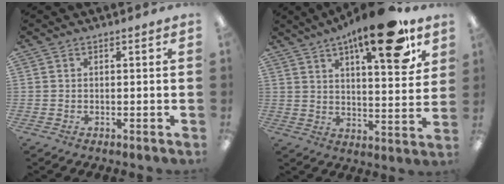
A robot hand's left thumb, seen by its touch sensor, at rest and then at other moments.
{"total": 18.8, "force": [12.0, 5.7, 13.2], "torque": [-0.182, -0.065, 0.184]}